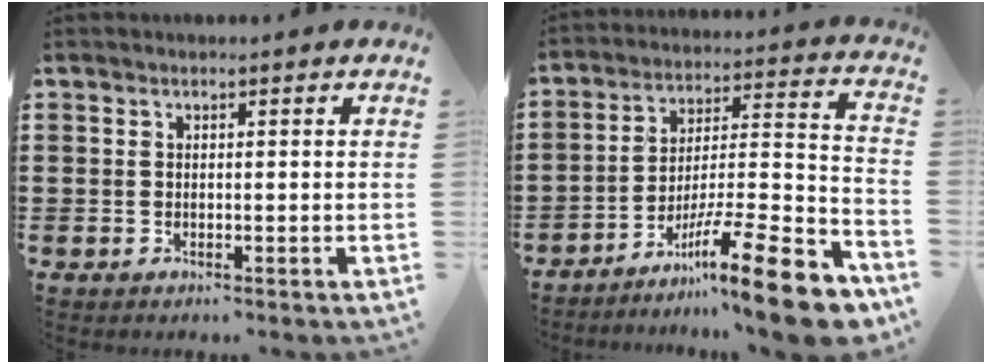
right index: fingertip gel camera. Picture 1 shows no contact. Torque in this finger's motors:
{"motor_torque": [1.67, -0.47, 1.05, 0.18]}